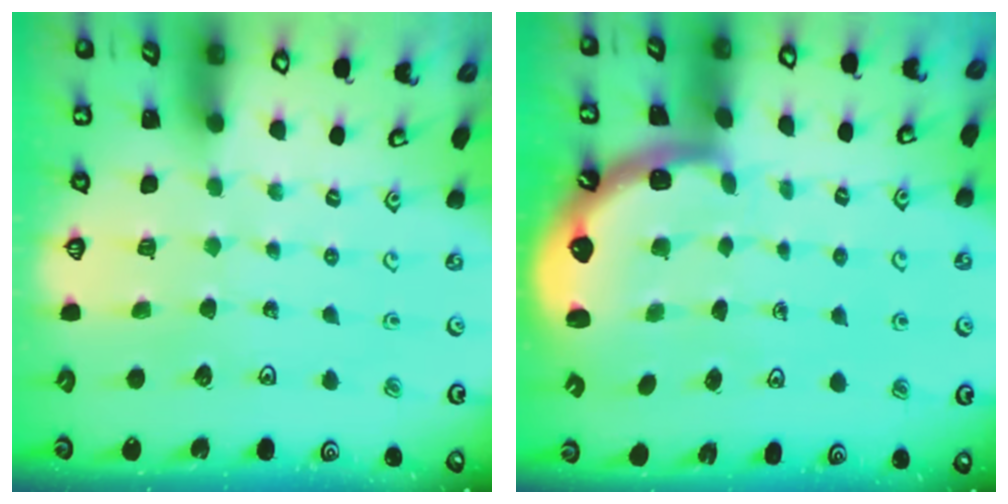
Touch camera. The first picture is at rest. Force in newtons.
{"total": 1.9, "press": 1.8, "slide": 0.6}